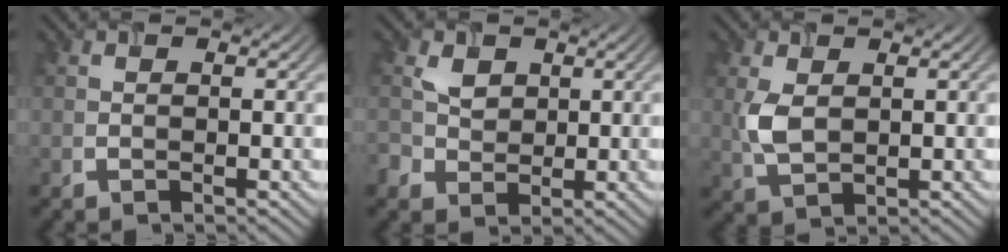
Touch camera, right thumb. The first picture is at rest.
{"total": 2.9, "force": [0.9, 2.5, 1.3], "torque": [-0.040, -0.001, 0.017]}
{"total": 3.9, "force": [0.7, 2.3, 3.1], "torque": [-0.080, 0.000, 0.019]}